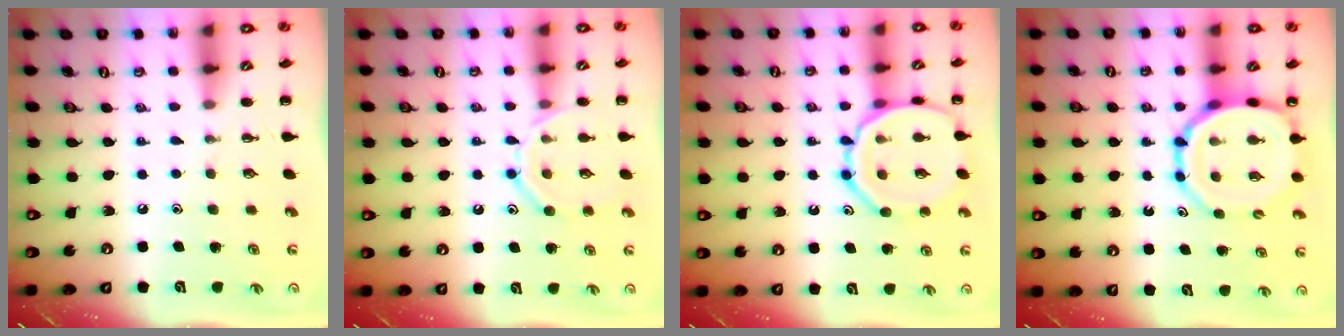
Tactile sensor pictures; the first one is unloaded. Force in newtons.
{"total": 12.2, "press": 12.1, "slide": 1.0}
{"total": 15.4, "press": 15.4, "slide": 1.2}
{"total": 12.3, "press": 11.9, "slide": 3.2}